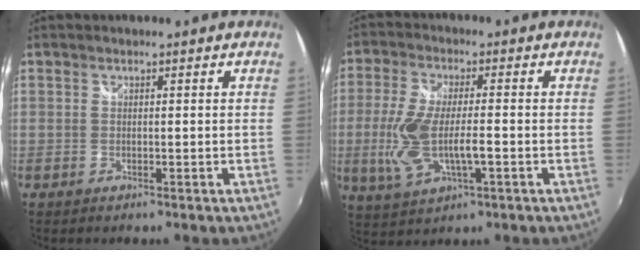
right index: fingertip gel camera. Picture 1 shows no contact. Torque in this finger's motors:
{"motor_torque": [0.31, -0.06, 0.60, 0.15]}